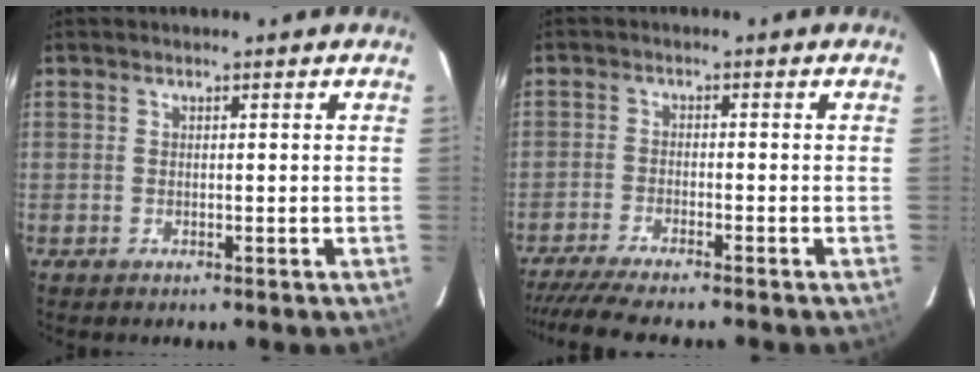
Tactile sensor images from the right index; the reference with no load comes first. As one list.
[{"total": 9.2, "force": [-8.2, 0.3, 4.3], "torque": [-0.102, -0.025, -0.137]}]